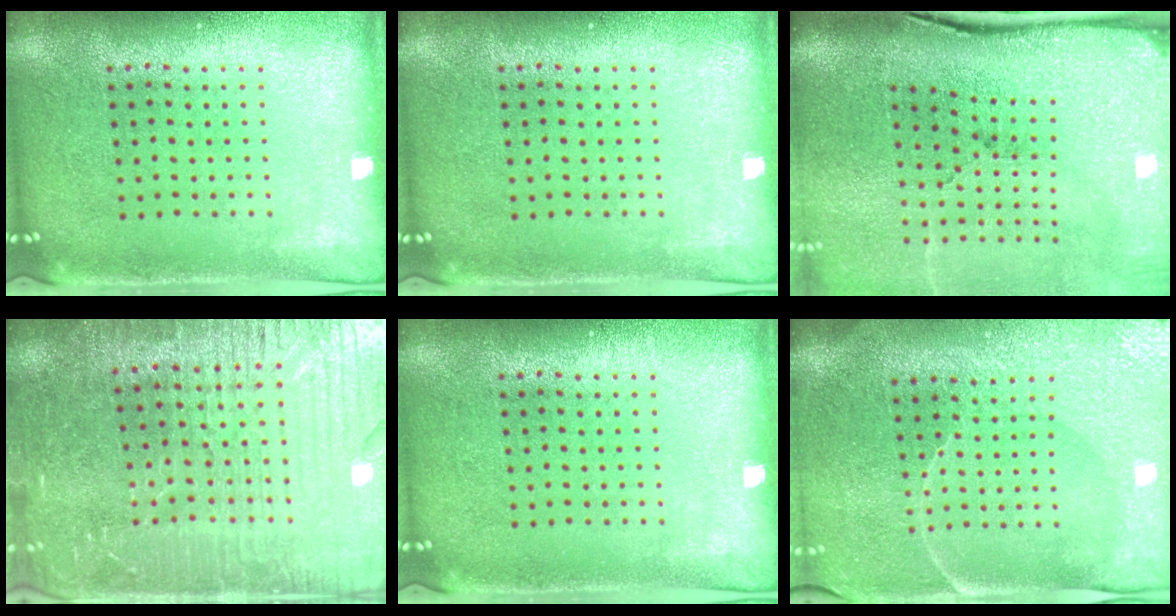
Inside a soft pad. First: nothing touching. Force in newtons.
{"total": 0.0}
{"total": 5.1, "press": 4.0, "slide": 3.1}
{"total": 4.4, "press": 4.2, "slide": 1.3}
{"total": 0.0}
{"total": 3.9, "press": 3.6, "slide": 1.4}